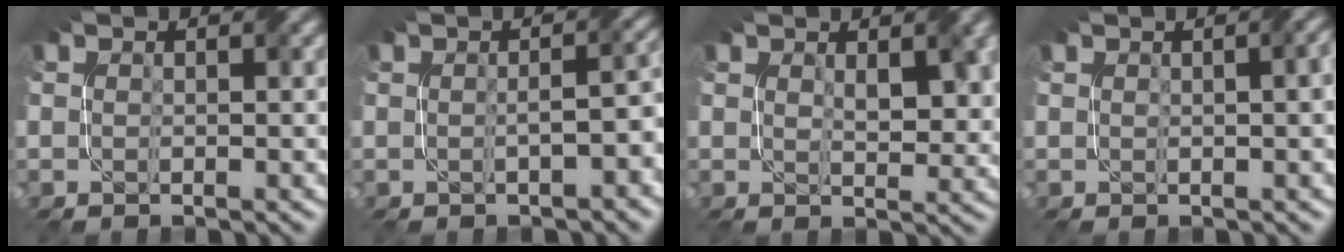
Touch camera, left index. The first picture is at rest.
{"total": 3.3, "force": [-0.8, 1.2, 3.0], "torque": [-0.034, 0.010, -0.007]}
{"total": 2.9, "force": [1.3, 1.1, 2.3], "torque": [-0.037, 0.002, 0.033]}
{"total": 3.6, "force": [0.7, 1.8, 3.0], "torque": [-0.015, 0.021, 0.009]}